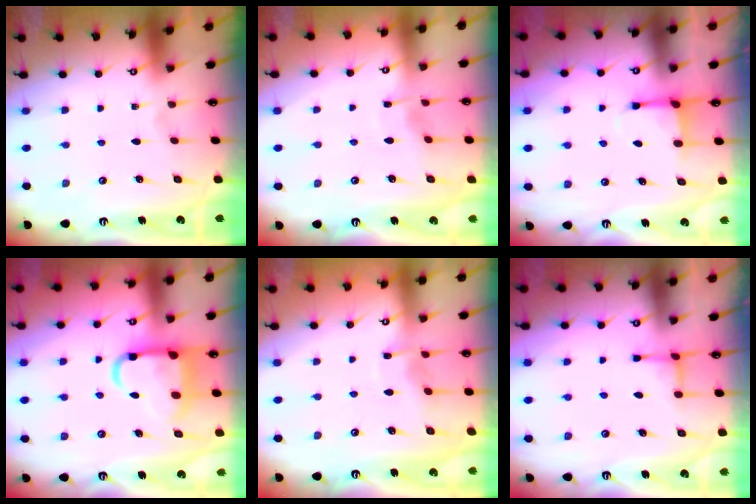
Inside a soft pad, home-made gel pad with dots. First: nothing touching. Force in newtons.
{"total": 3.1, "press": 3.1, "slide": 0.4}
{"total": 3.3, "press": 3.1, "slide": 0.9}
{"total": 12.7, "press": 12.6, "slide": 1.6}
{"total": 4.3, "press": 4.2, "slide": 0.6}
{"total": 1.8, "press": 1.8, "slide": 0.4}